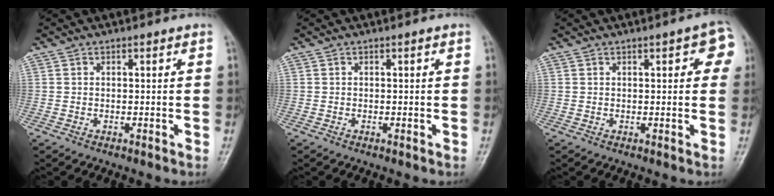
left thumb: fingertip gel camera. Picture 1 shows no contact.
{"total": 0.0}
{"total": 5.6, "force": [1.9, 2.0, 4.8], "torque": [-0.037, 0.003, 0.013]}